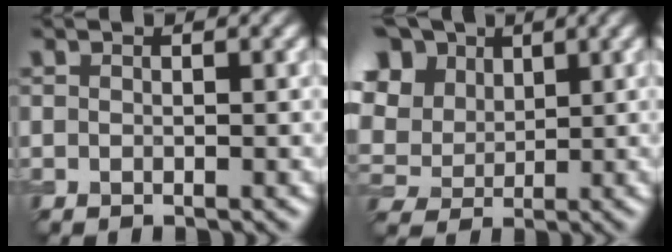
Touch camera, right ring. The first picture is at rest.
{"total": 13.1, "force": [5.3, 10.0, 6.7], "torque": [-0.171, 0.034, 0.088]}